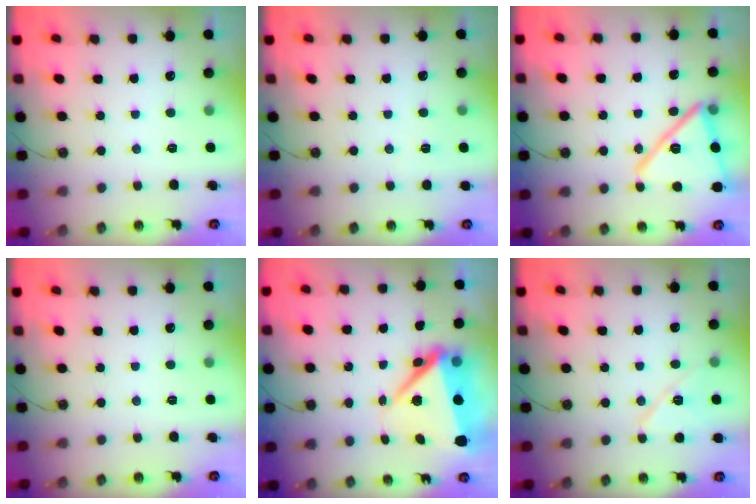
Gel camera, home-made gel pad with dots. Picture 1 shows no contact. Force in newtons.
{"total": 2.2, "press": 2.1, "slide": 0.7}
{"total": 19.0, "press": 18.9, "slide": 1.6}
{"total": 0.0}
{"total": 11.9, "press": 11.6, "slide": 2.5}
{"total": 9.4, "press": 9.4, "slide": 0.7}